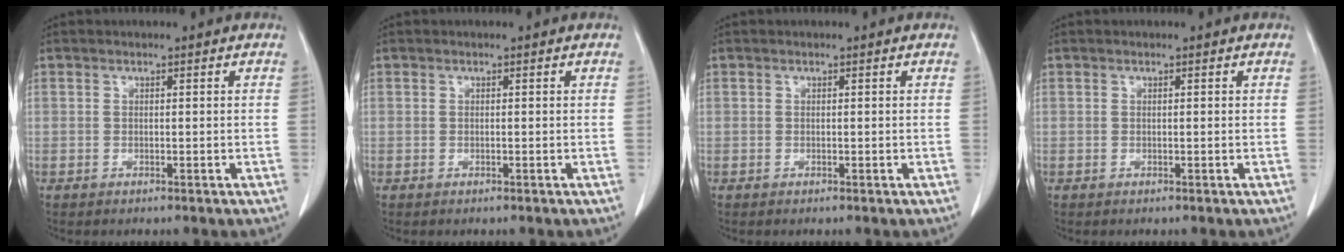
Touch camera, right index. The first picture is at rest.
{"total": 0.0}
{"total": 0.0}
{"total": 0.0}